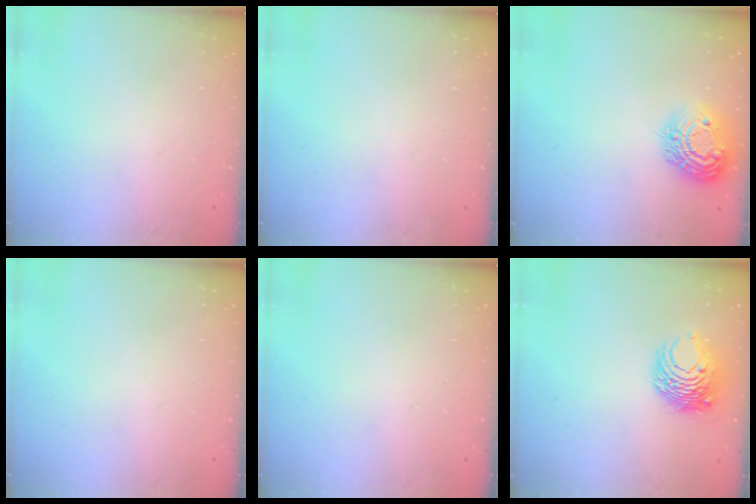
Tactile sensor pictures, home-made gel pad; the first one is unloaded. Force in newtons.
{"total": 0.0}
{"total": 14.0, "press": 14.0, "slide": 1.0}
{"total": 0.0}
{"total": 0.0}
{"total": 8.6, "press": 8.6, "slide": 0.4}